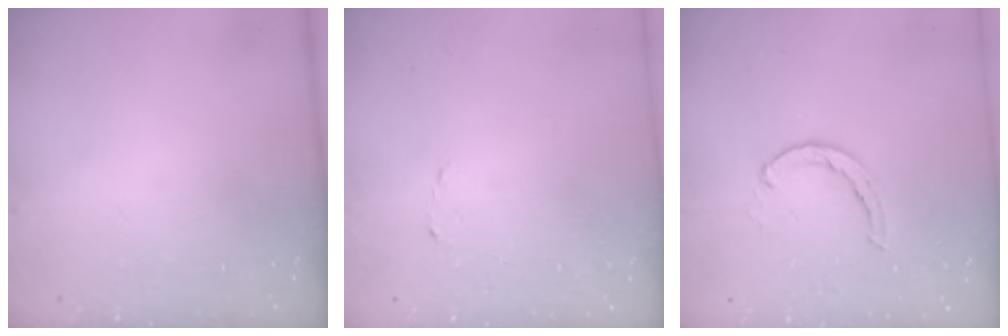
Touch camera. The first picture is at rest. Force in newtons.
{"total": 1.5, "press": 1.5, "slide": 0.2}
{"total": 3.0, "press": 3.0, "slide": 0.4}